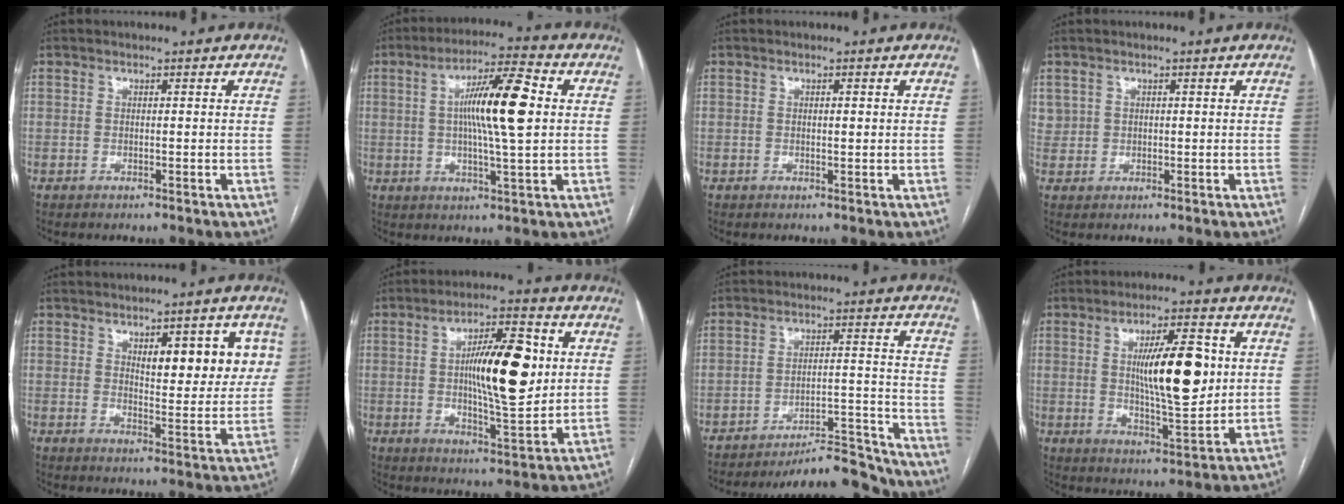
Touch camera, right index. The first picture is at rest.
{"total": 12.2, "force": [1.6, 0.9, 12.0], "torque": [-0.207, 0.011, 0.023]}
{"total": 0.7, "force": [0.1, 0.1, 0.7], "torque": [-0.013, 0.000, 0.002]}
{"total": 2.1, "force": [0.9, 1.9, 0.1], "torque": [0.014, 0.008, 0.014]}
{"total": 9.5, "force": [3.6, 3.3, 8.1], "torque": [-0.102, 0.007, 0.051]}
{"total": 13.9, "force": [1.9, 3.2, 13.4], "torque": [-0.219, 0.011, 0.029]}
{"total": 13.0, "force": [-12.8, 0.9, 2.2], "torque": [-0.018, 0.028, -0.194]}
{"total": 12.5, "force": [2.0, 2.8, 12.0], "torque": [-0.195, 0.000, 0.034]}